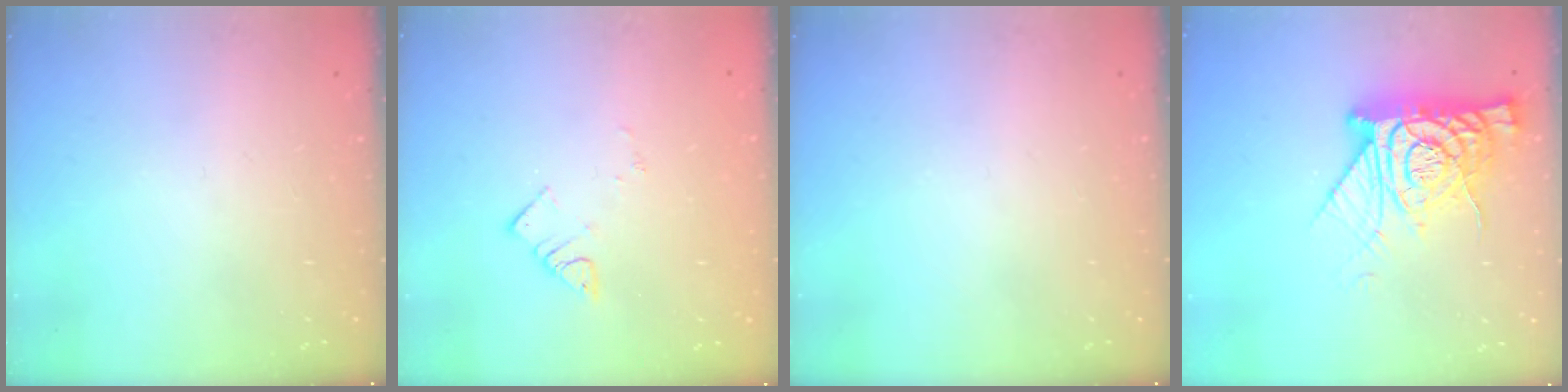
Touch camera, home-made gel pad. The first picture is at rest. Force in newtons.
{"total": 3.3, "press": 3.3, "slide": 0.3}
{"total": 0.0}
{"total": 15.9, "press": 15.9, "slide": 1.5}